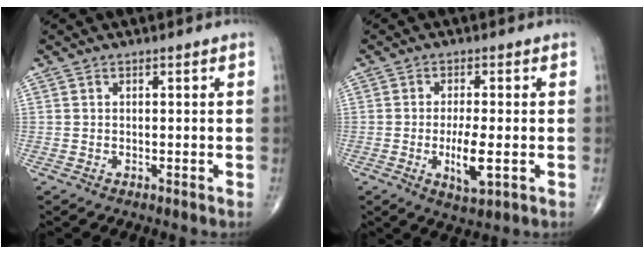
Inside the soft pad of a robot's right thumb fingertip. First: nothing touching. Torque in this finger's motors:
{"motor_torque": [1.15, 0.99, 0.86, -0.03, 0.21]}